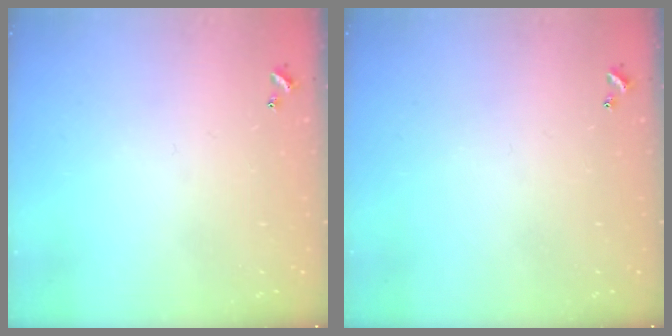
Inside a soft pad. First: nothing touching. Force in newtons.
{"total": 0.0}